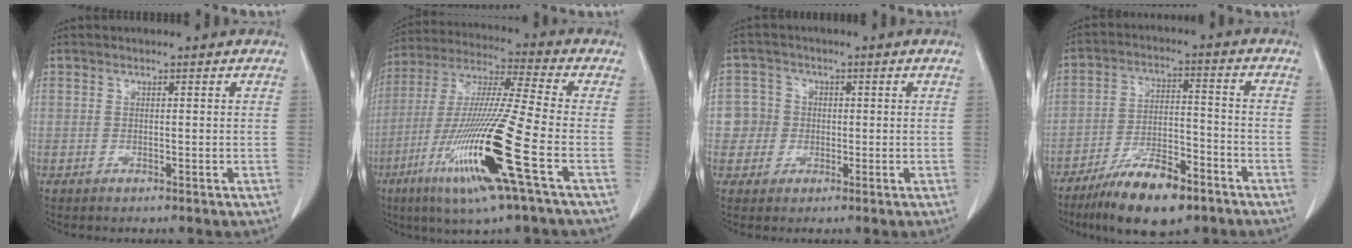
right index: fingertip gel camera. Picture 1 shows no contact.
{"total": 18.9, "force": [-7.1, -0.5, 17.6], "torque": [-0.373, -0.034, -0.141]}
{"total": 4.4, "force": [-0.2, 4.4, 0.2], "torque": [0.007, 0.016, -0.003]}
{"total": 12.3, "force": [-8.4, 3.6, 8.1], "torque": [-0.143, -0.005, -0.146]}